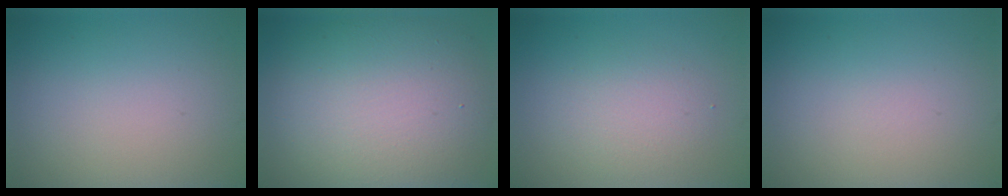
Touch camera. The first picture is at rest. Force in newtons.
{"total": 12.0, "press": 12.0, "slide": 0.7}
{"total": 2.7, "press": 2.7, "slide": 0.2}
{"total": 0.0}